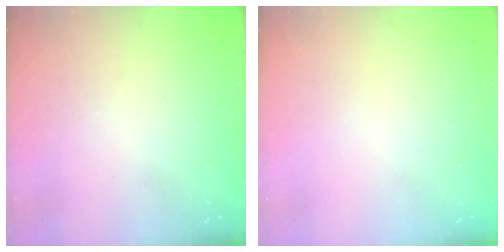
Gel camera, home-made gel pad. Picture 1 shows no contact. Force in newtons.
{"total": 0.0}